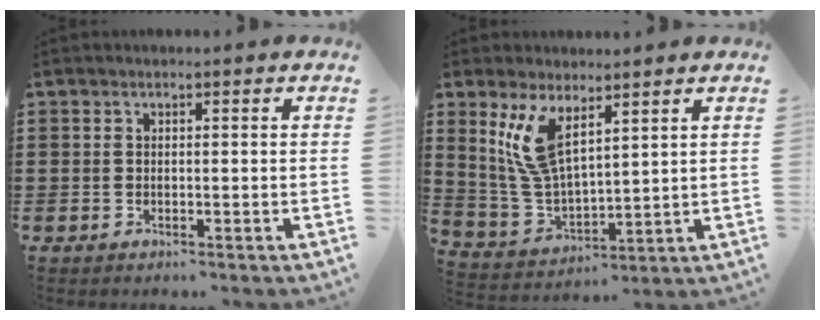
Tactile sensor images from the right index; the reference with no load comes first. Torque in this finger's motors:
{"motor_torque": [0.98, 0.85, 0.33, 0.21]}